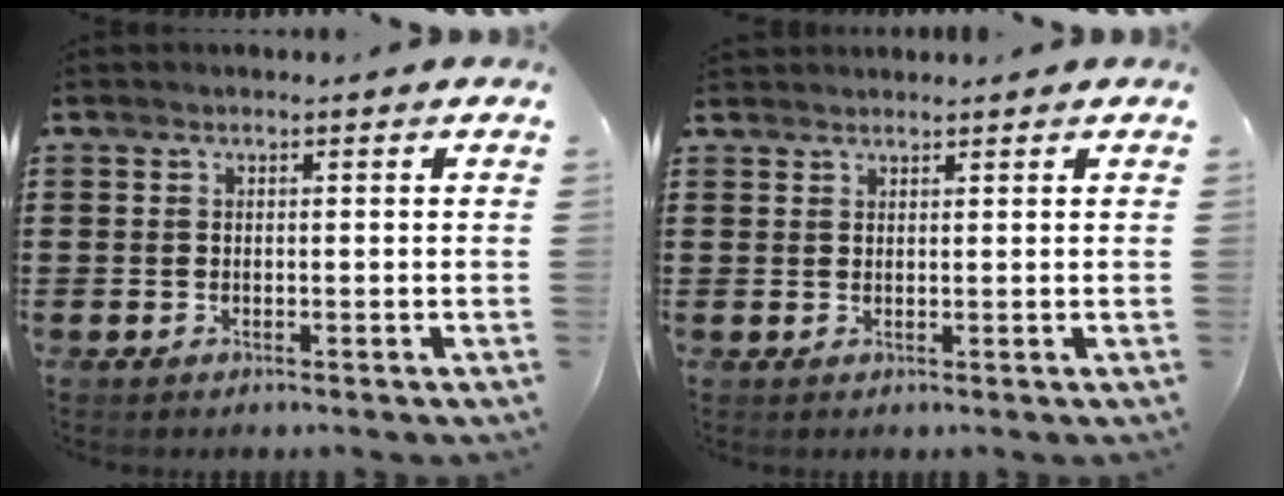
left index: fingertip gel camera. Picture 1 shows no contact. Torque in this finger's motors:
{"motor_torque": [0.01, -0.01, -0.08, 0.01]}